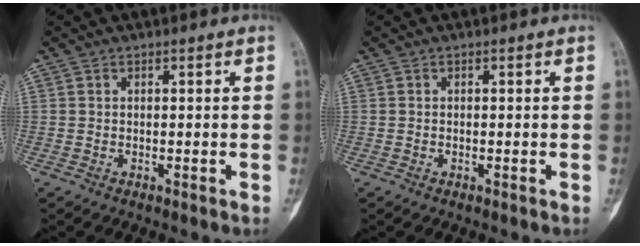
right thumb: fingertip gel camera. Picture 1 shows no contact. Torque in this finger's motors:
{"motor_torque": [0.03, -0.30, -0.06, -0.13, -0.06]}